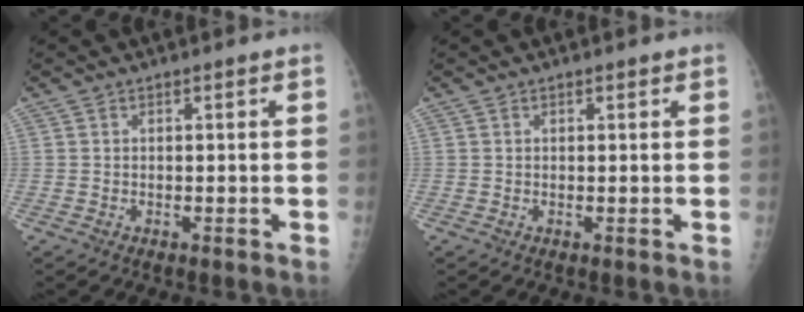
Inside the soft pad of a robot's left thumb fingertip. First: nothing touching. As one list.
[{"total": 0.6, "force": [0.4, 0.3, 0.3], "torque": [-0.005, -0.002, 0.004]}]